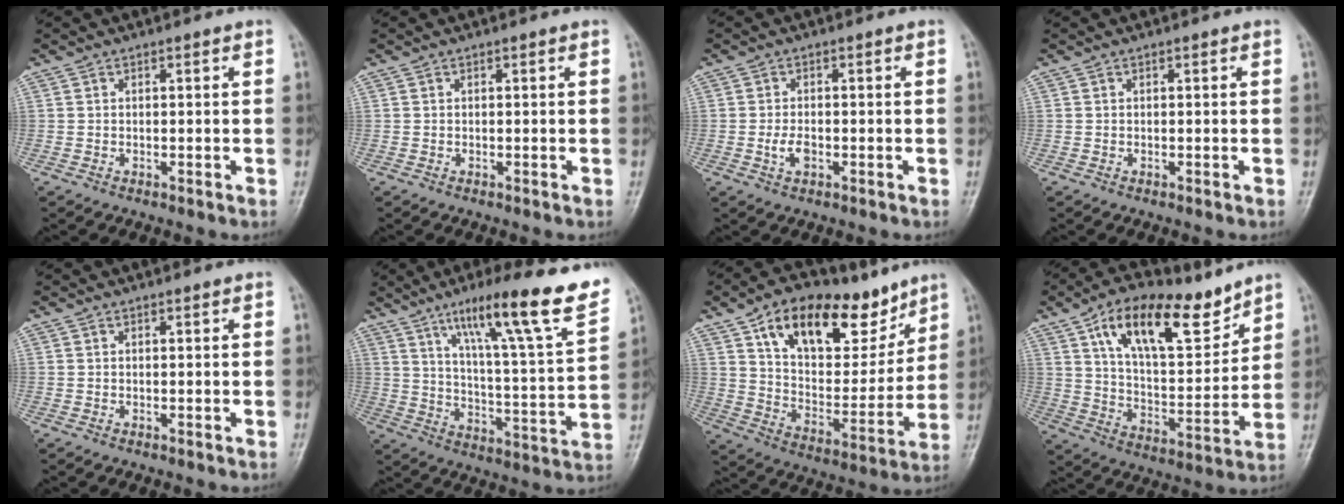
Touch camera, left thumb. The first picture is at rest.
{"total": 0.0}
{"total": 2.7, "force": [-0.7, 1.6, 2.1], "torque": [-0.042, 0.002, -0.014]}
{"total": 0.0}
{"total": 0.0}
{"total": 22.7, "force": [13.8, 2.4, 17.8], "torque": [-0.244, -0.047, 0.214]}
{"total": 22.4, "force": [13.4, 11.4, 13.8], "torque": [-0.172, -0.047, 0.228]}
{"total": 18.3, "force": [11.1, 7.8, 12.3], "torque": [-0.165, -0.054, 0.197]}